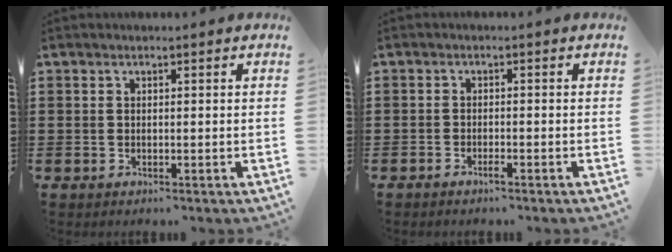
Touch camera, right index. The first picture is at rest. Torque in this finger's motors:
{"motor_torque": [-0.15, -0.06, 0.00, 0.00]}